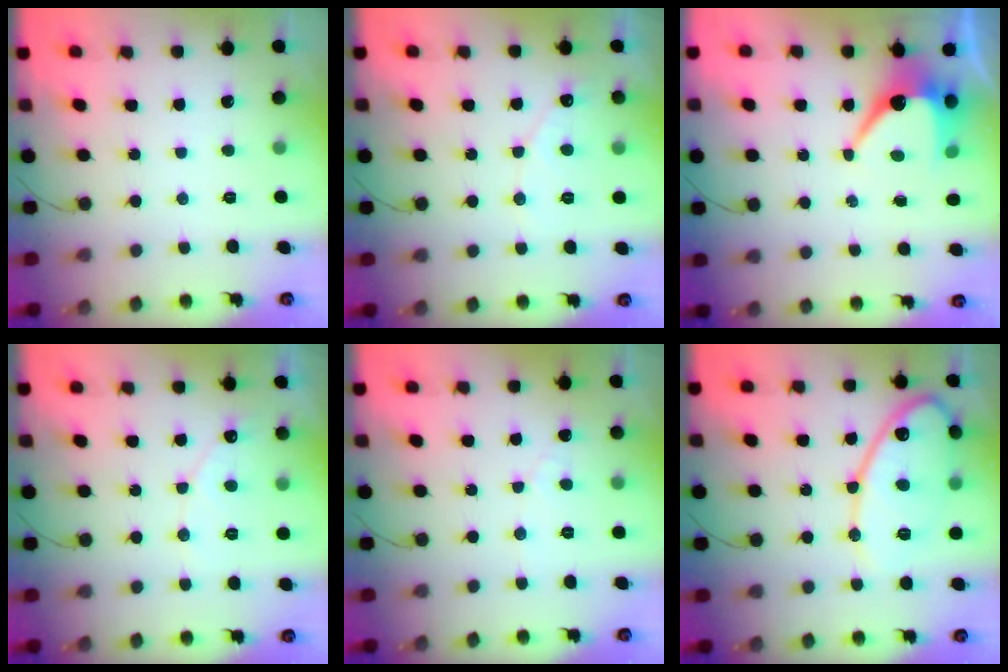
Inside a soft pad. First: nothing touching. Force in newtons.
{"total": 5.0, "press": 5.0, "slide": 0.3}
{"total": 7.9, "press": 7.9, "slide": 0.5}
{"total": 5.0, "press": 5.0, "slide": 0.3}
{"total": 2.8, "press": 2.8, "slide": 0.2}
{"total": 14.3, "press": 14.2, "slide": 1.3}